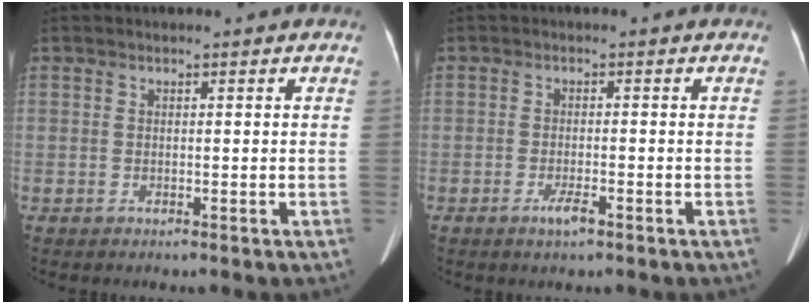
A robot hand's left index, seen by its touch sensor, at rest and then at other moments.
{"total": 2.3, "force": [-1.5, 0.3, 1.7], "torque": [-0.035, -0.007, -0.026]}